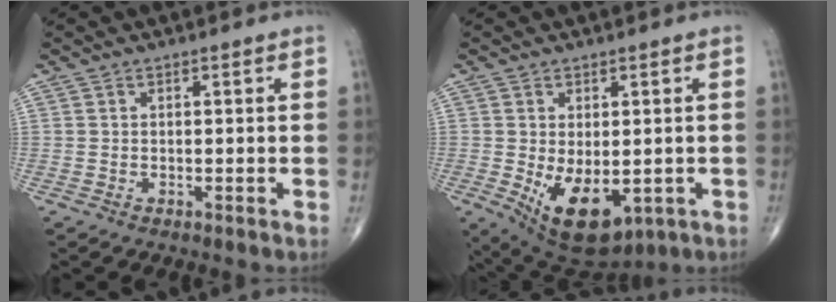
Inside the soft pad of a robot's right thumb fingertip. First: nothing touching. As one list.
[{"total": 11.8, "force": [-2.7, 6.5, 9.4], "torque": [-0.139, -0.012, -0.019]}]